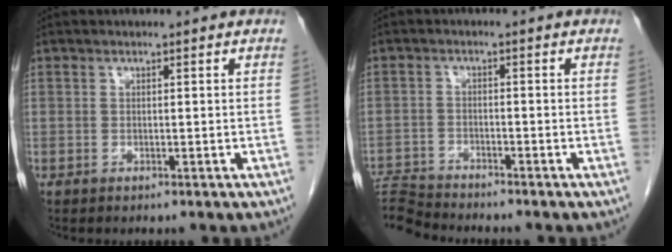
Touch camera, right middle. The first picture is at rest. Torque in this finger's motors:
{"motor_torque": [0.97, -1.17, 1.05, 0.21]}